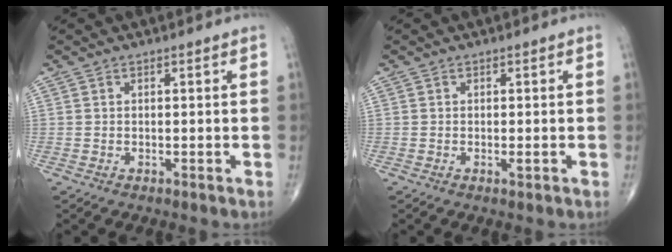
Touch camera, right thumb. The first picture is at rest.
{"total": 0.7, "force": [-0.2, 0.2, 0.6], "torque": [-0.009, -0.002, -0.005]}